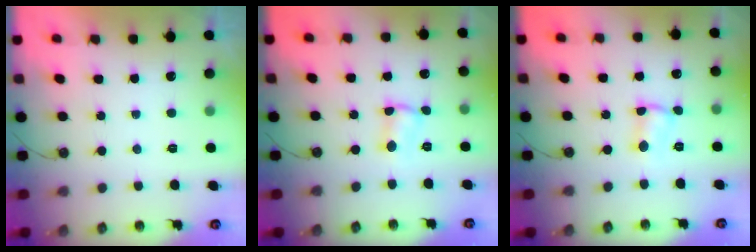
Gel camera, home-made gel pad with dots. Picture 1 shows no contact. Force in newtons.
{"total": 2.5, "press": 2.5, "slide": 0.5}
{"total": 2.5, "press": 2.5, "slide": 0.5}